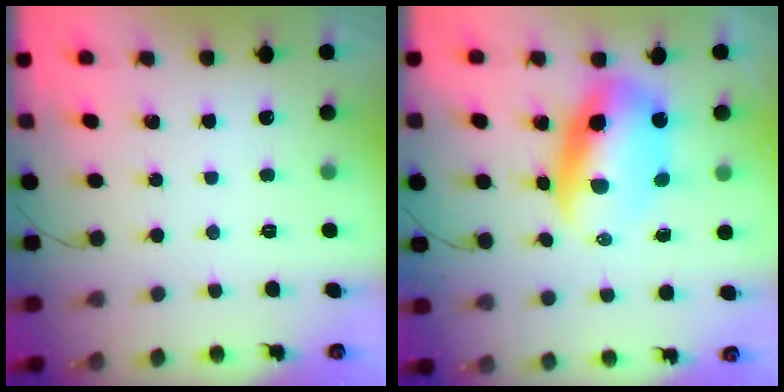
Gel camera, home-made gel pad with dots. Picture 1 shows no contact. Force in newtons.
{"total": 12.2, "press": 11.7, "slide": 3.4}